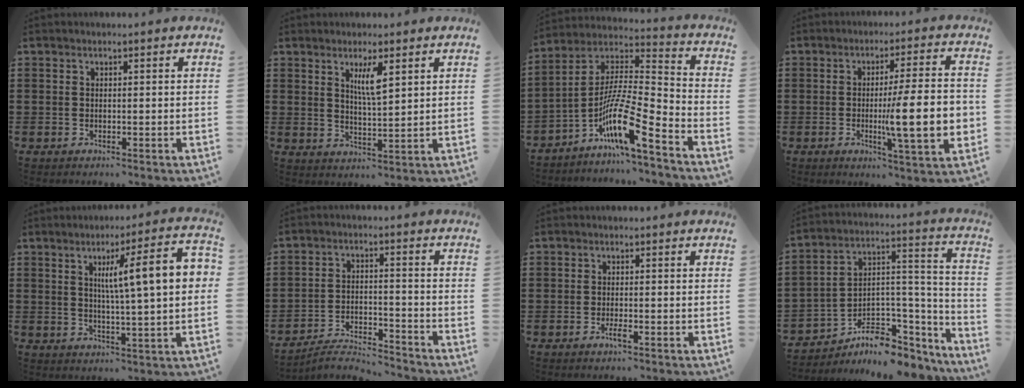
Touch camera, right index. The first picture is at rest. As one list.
[{"total": 4.2, "force": [2.1, 0.9, 3.5], "torque": [-0.067, 0.000, 0.033]}, {"total": 11.9, "force": [-7.1, 1.2, 9.5], "torque": [-0.195, -0.018, -0.142]}, {"total": 13.6, "force": [-1.6, 2.4, 13.2], "torque": [-0.193, -0.013, -0.031]}, {"total": 10.5, "force": [2.2, 1.1, 10.2], "torque": [-0.176, 0.001, 0.028]}, {"total": 4.5, "force": [-4.4, 0.2, 0.9], "torque": [-0.027, 0.000, -0.091]}, {"total": 1.8, "force": [-1.0, 0.2, 1.4], "torque": [-0.040, -0.007, -0.022]}, {"total": 6.1, "force": [-3.9, 4.1, 2.2], "torque": [-0.049, -0.008, -0.068]}]